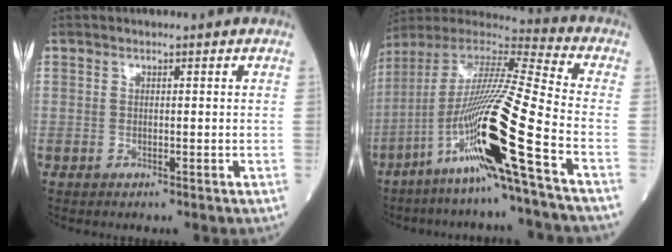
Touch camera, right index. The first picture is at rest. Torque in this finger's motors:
{"motor_torque": [1.23, -0.90, 1.05, 0.21]}